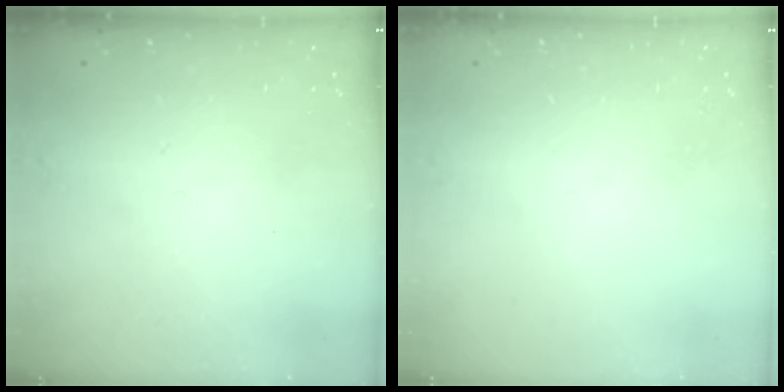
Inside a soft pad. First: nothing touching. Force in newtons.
{"total": 0.0}